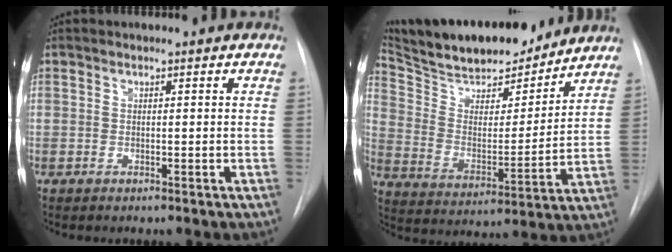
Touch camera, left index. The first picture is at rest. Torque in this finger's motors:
{"motor_torque": [-0.23, -0.69, 0.16, 0.03]}